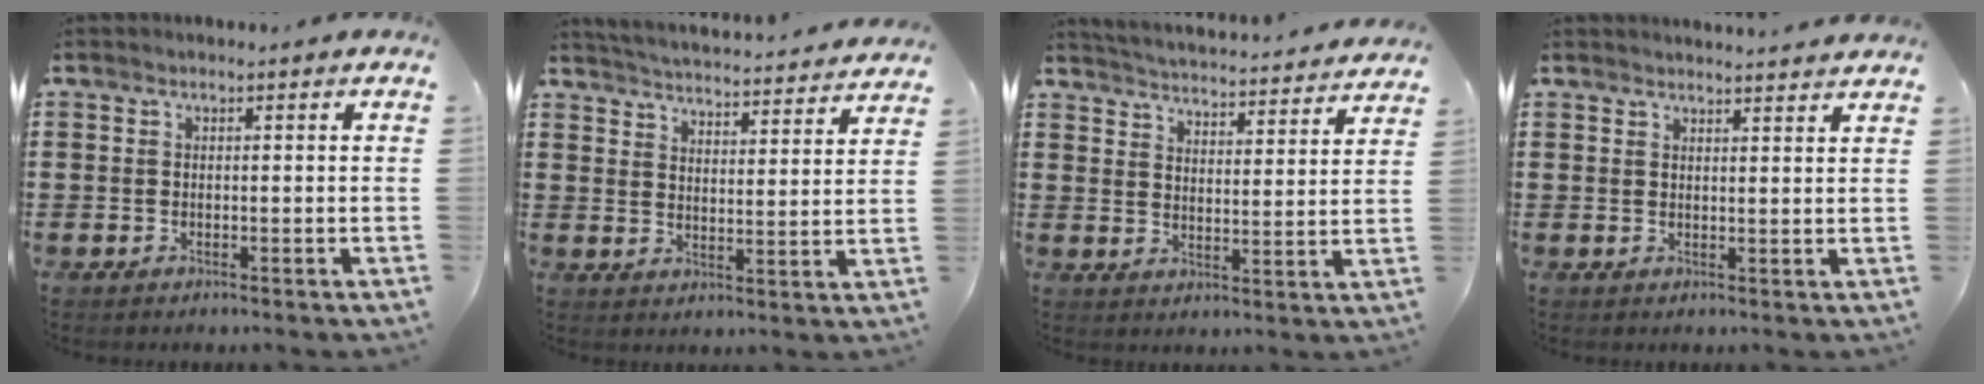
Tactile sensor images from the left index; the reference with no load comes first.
{"total": 4.2, "force": [4.1, -0.7, 0.3], "torque": [-0.026, -0.037, 0.066]}
{"total": 3.9, "force": [3.9, -0.7, 0.1], "torque": [-0.025, -0.039, 0.061]}
{"total": 2.2, "force": [2.2, -0.2, 0.1], "torque": [-0.008, -0.005, 0.043]}